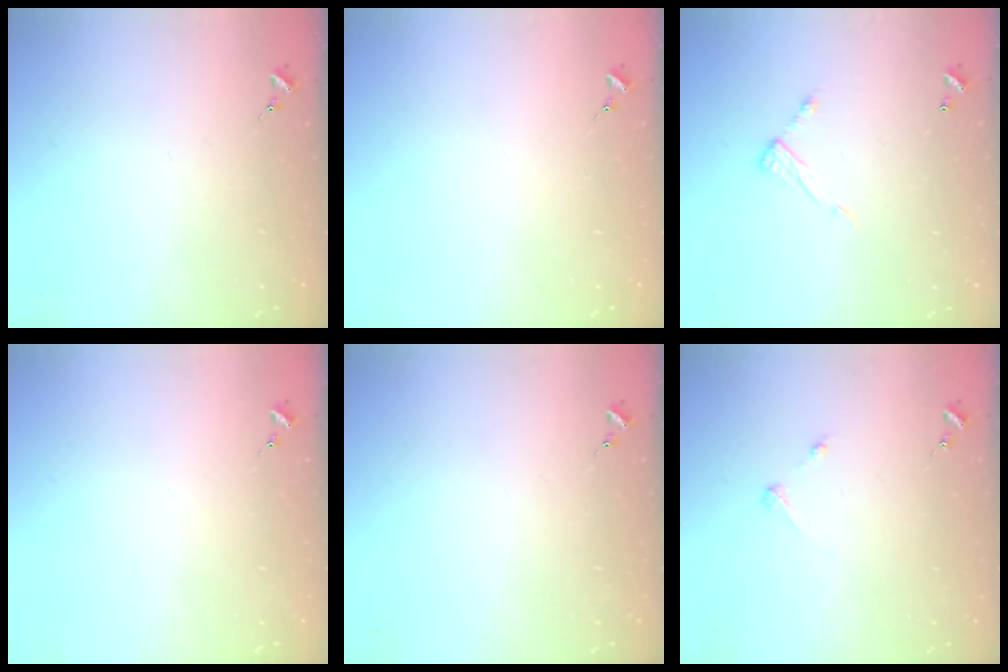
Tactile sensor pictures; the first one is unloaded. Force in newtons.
{"total": 0.0}
{"total": 6.6, "press": 6.6, "slide": 0.3}
{"total": 0.0}
{"total": 0.0}
{"total": 2.7, "press": 2.7, "slide": 0.3}